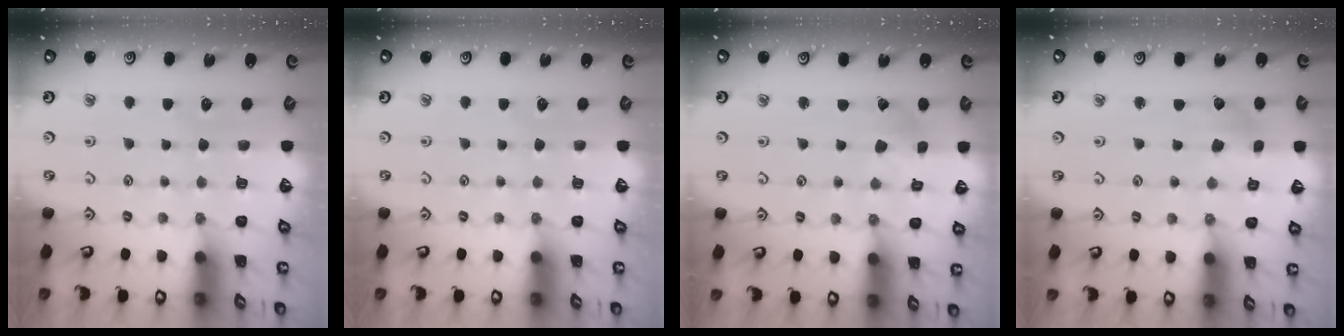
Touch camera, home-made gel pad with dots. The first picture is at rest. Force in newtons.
{"total": 0.0}
{"total": 1.6, "press": 1.6, "slide": 0.0}
{"total": 2.2, "press": 2.1, "slide": 0.6}